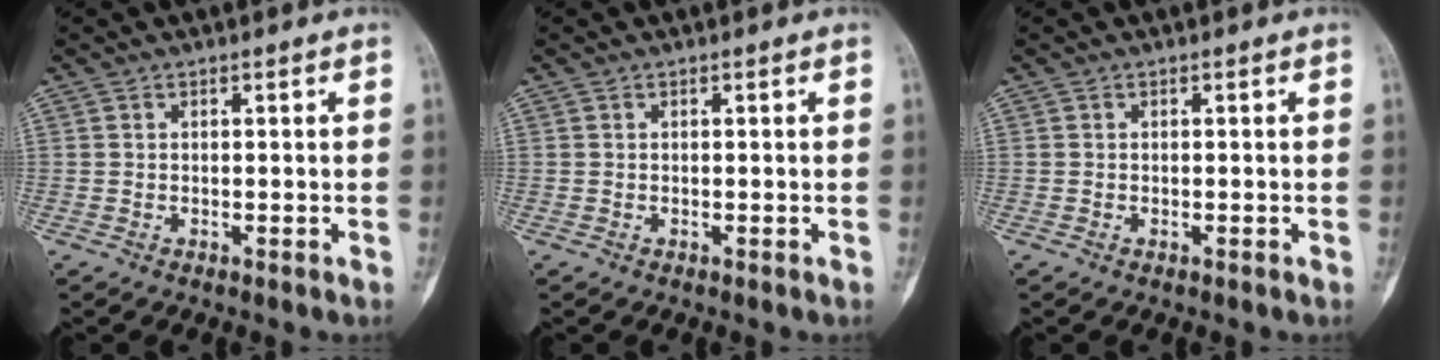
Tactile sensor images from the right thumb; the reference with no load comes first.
{"total": 0.0}
{"total": 0.0}